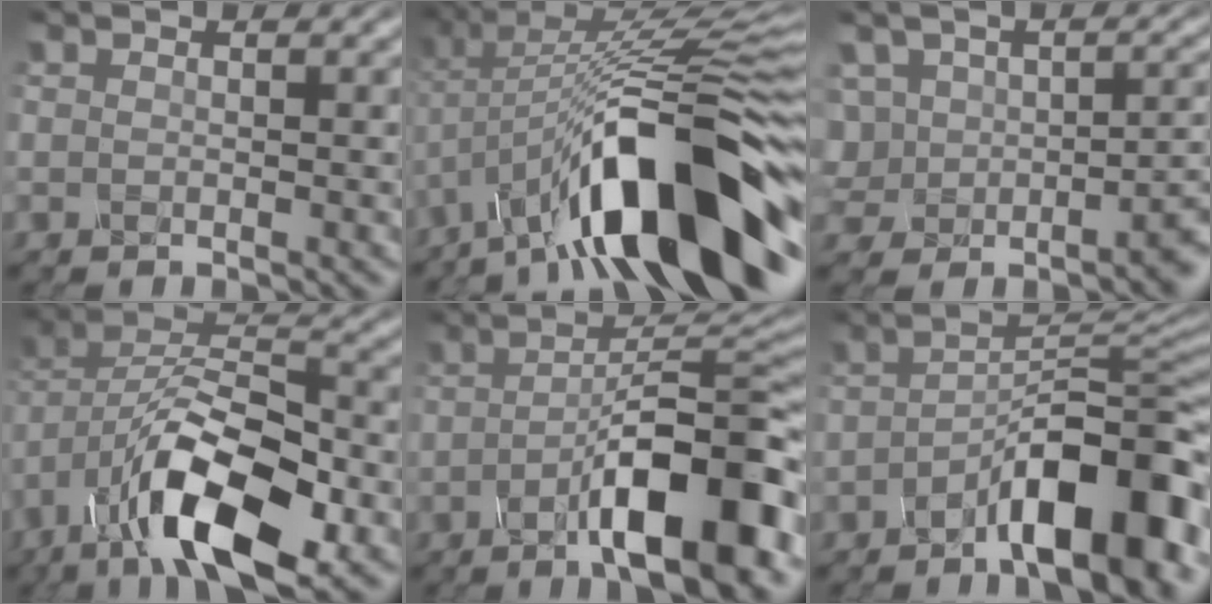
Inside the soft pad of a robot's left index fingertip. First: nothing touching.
{"total": 15.2, "force": [-5.3, 4.8, 13.5], "torque": [-0.211, 0.023, -0.080]}
{"total": 5.8, "force": [-1.7, 4.2, 3.6], "torque": [-0.056, -0.003, -0.025]}
{"total": 12.1, "force": [-6.4, 4.8, 9.1], "torque": [-0.170, -0.002, -0.112]}
{"total": 10.5, "force": [-4.2, 2.4, 9.3], "torque": [-0.132, 0.015, -0.067]}
{"total": 9.7, "force": [-4.8, 2.6, 7.9], "torque": [-0.108, 0.016, -0.078]}